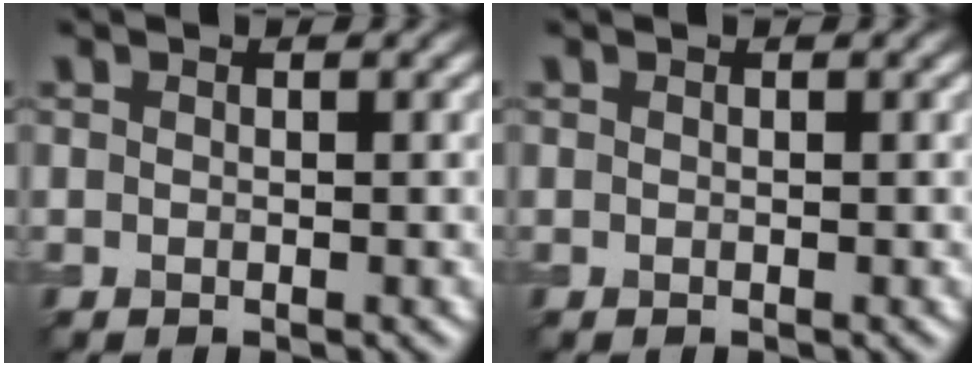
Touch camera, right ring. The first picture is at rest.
{"total": 0.0}